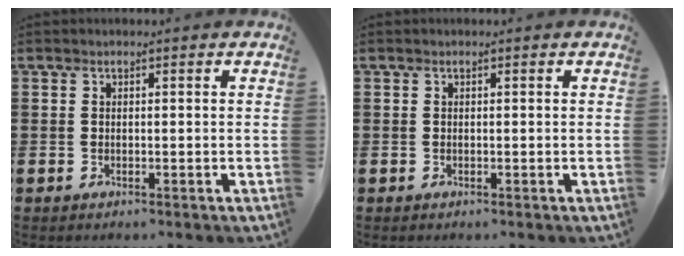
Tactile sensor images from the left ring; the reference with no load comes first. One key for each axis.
{"total": 0.0}